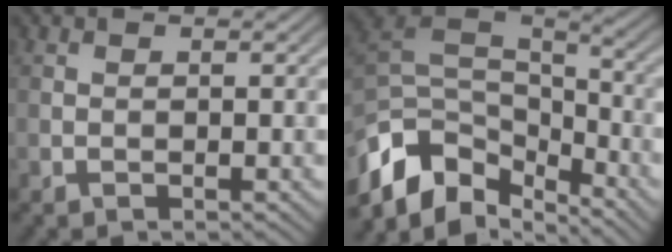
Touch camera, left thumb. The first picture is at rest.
{"total": 11.4, "force": [-5.9, 6.4, 7.3], "torque": [-0.173, 0.001, -0.122]}